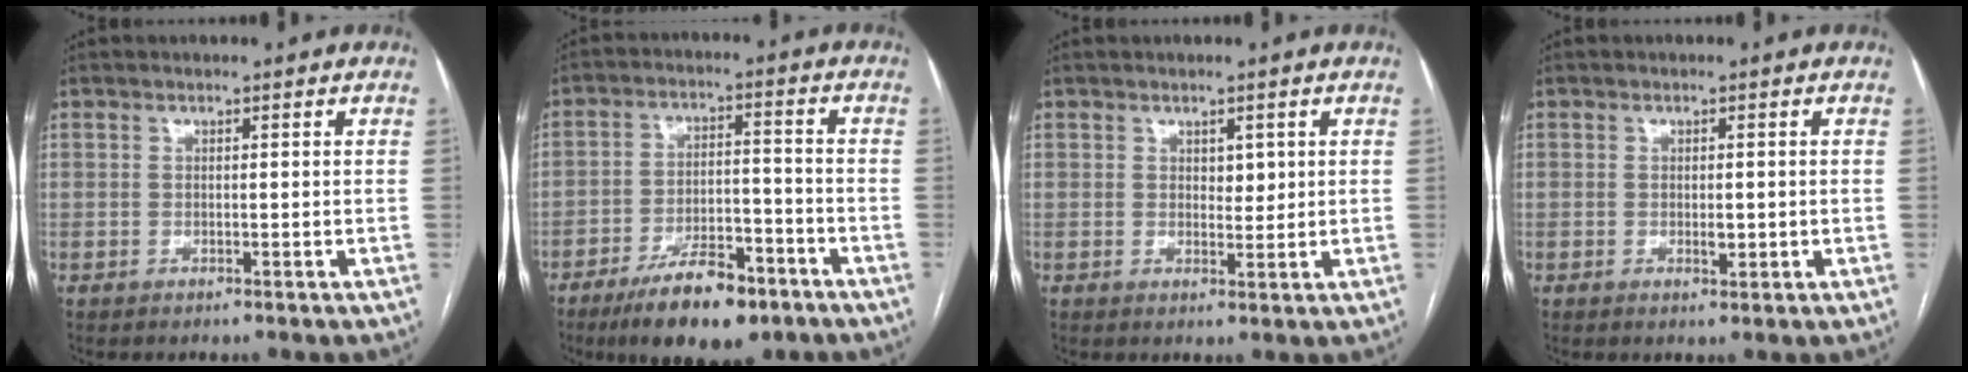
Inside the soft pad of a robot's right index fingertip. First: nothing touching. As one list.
[{"total": 12.1, "force": [-8.1, 4.1, 8.0], "torque": [-0.131, -0.001, -0.133]}, {"total": 2.0, "force": [0.7, 1.2, 1.5], "torque": [-0.017, -0.003, 0.012]}, {"total": 1.8, "force": [-0.2, 0.7, 1.6], "torque": [-0.026, -0.002, -0.001]}]